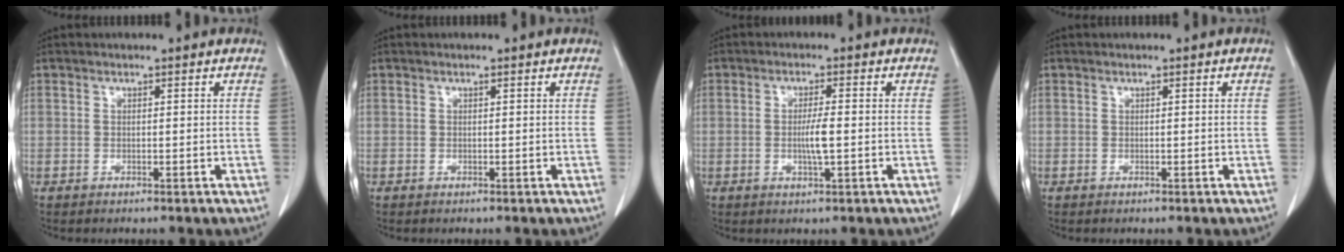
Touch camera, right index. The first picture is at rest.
{"total": 0.0}
{"total": 3.5, "force": [-0.5, 0.1, 3.5], "torque": [-0.068, -0.004, -0.009]}
{"total": 0.0}